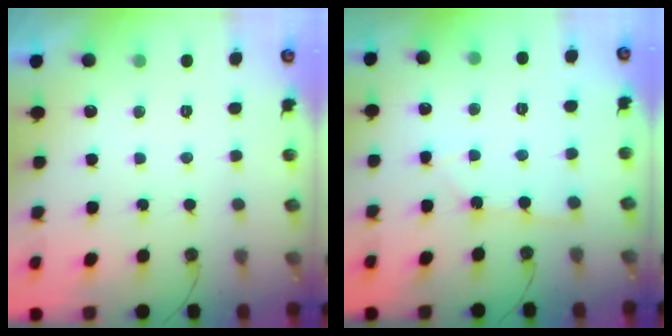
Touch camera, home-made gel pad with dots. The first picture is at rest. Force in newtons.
{"total": 1.3, "press": 1.3, "slide": 0.1}